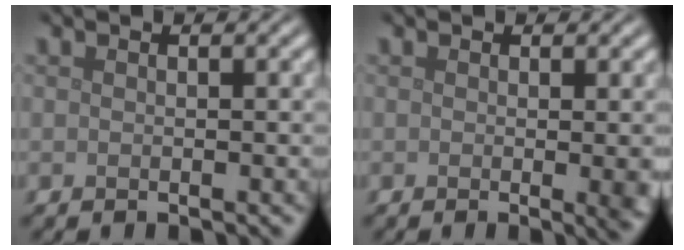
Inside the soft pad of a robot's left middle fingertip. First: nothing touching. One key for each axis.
{"total": 2.5, "fx": -0.1, "fy": 0.6, "fz": 2.4, "tx": -0.023, "ty": -0.003, "tz": -0.004}